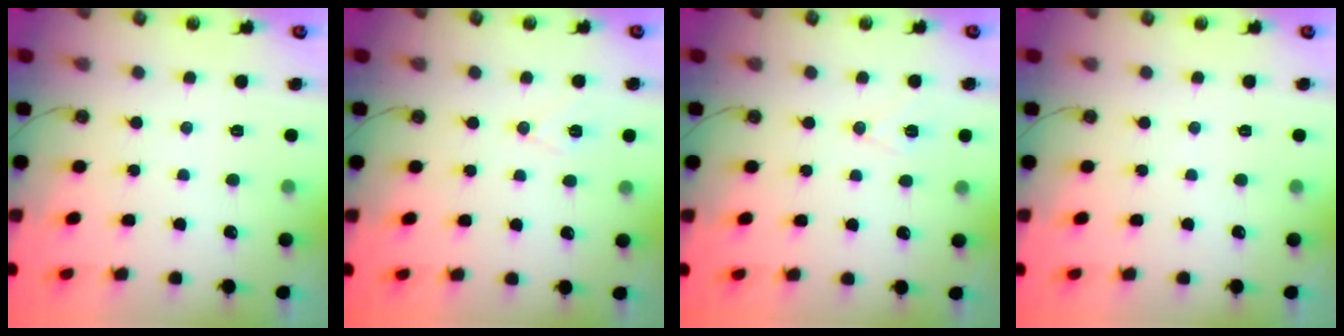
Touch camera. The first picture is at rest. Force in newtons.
{"total": 6.6, "press": 5.5, "slide": 3.8}
{"total": 6.6, "press": 5.5, "slide": 3.8}
{"total": 0.0}